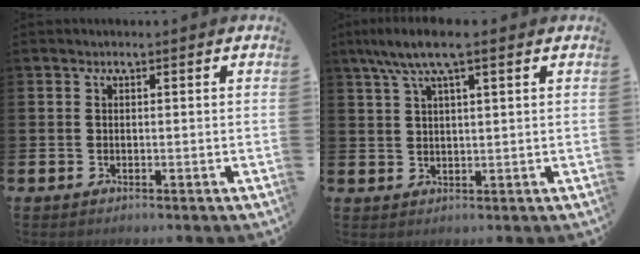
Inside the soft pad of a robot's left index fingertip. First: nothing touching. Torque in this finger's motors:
{"motor_torque": [0.17, -0.52, 0.37, 0.21]}